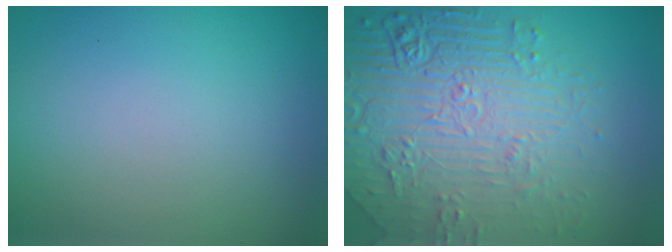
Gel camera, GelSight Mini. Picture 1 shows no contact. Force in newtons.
{"total": 8.8, "press": 6.1, "slide": 6.3}